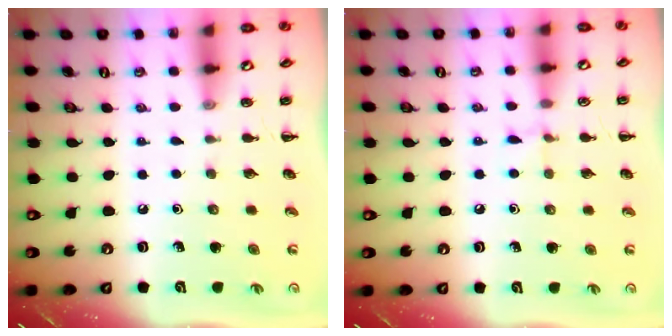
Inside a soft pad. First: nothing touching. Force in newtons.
{"total": 4.9, "press": 4.6, "slide": 1.6}